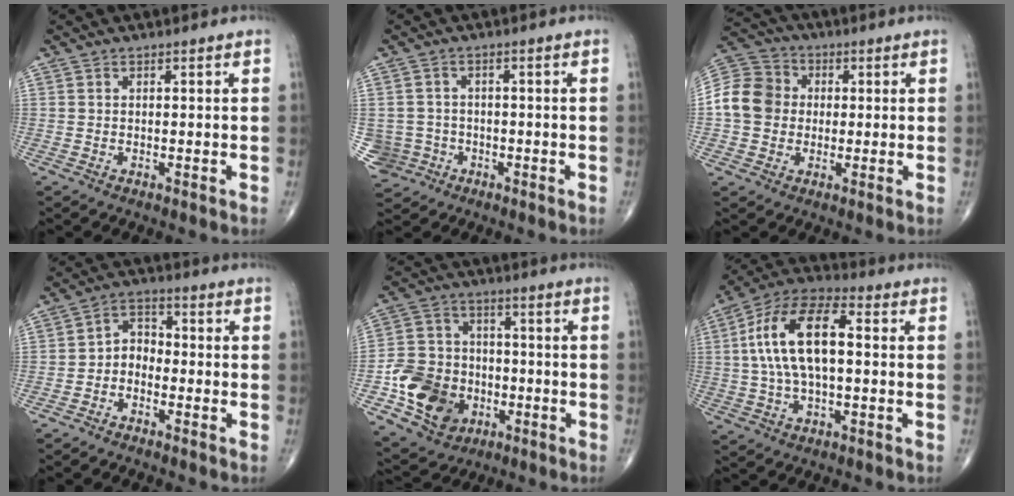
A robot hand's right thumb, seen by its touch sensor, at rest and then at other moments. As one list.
[{"total": 5.4, "force": [-1.5, 5.2, 0.2], "torque": [0.006, 0.015, -0.022]}, {"total": 11.0, "force": [0.1, 9.6, 5.3], "torque": [-0.089, 0.028, -0.010]}, {"total": 4.6, "force": [-1.8, 3.4, 2.6], "torque": [-0.021, 0.030, -0.047]}, {"total": 14.9, "force": [-4.7, 11.9, 7.6], "torque": [-0.106, 0.021, -0.078]}, {"total": 15.6, "force": [1.4, 7.3, 13.7], "torque": [-0.264, 0.036, 0.020]}]